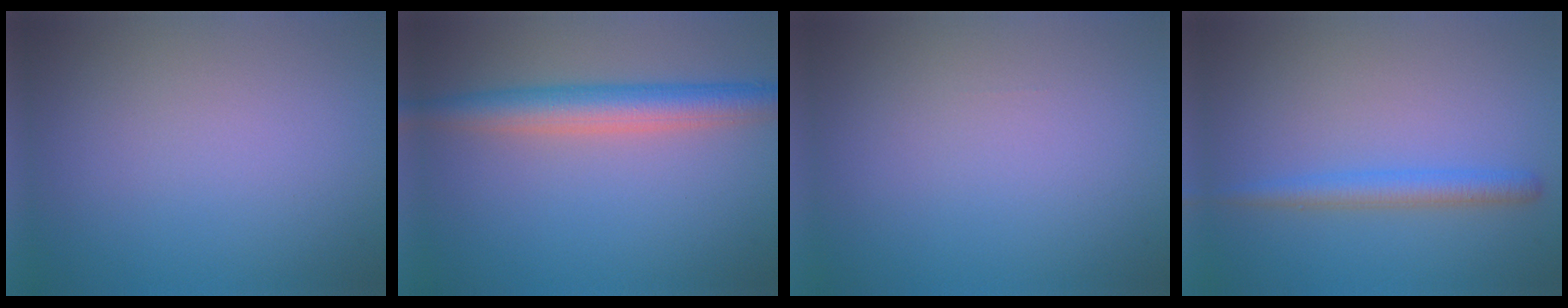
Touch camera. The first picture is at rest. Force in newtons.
{"total": 4.6, "press": 4.6, "slide": 0.1}
{"total": 0.0}
{"total": 2.3, "press": 2.3, "slide": 0.1}